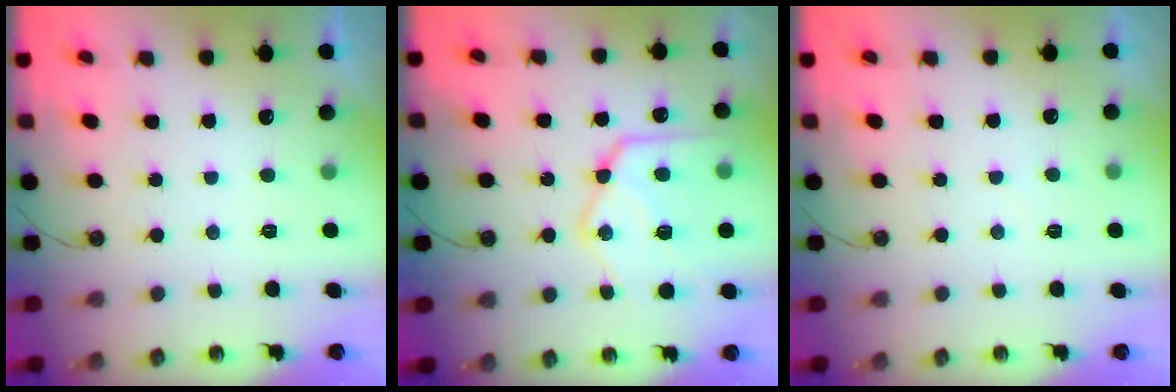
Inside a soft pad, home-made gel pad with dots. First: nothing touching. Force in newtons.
{"total": 20.2, "press": 20.1, "slide": 1.9}
{"total": 2.6, "press": 2.6, "slide": 0.4}